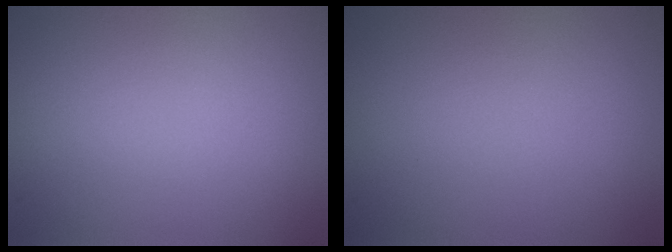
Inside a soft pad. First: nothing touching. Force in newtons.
{"total": 0.0}